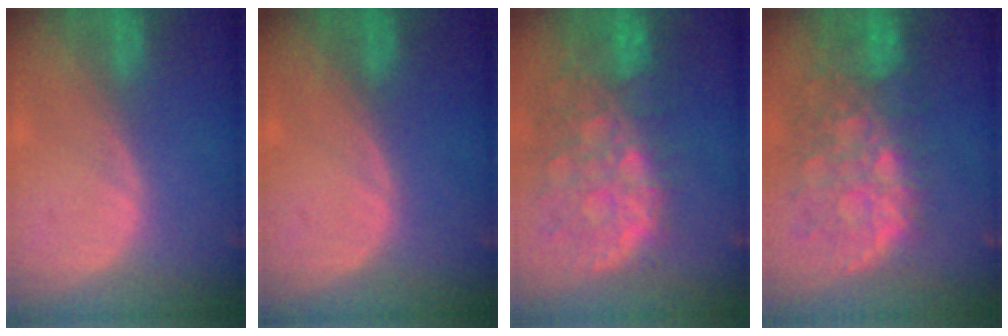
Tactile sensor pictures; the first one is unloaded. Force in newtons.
{"total": 0.0}
{"total": 12.2, "press": 10.1, "slide": 6.8}
{"total": 11.1, "press": 9.6, "slide": 5.6}